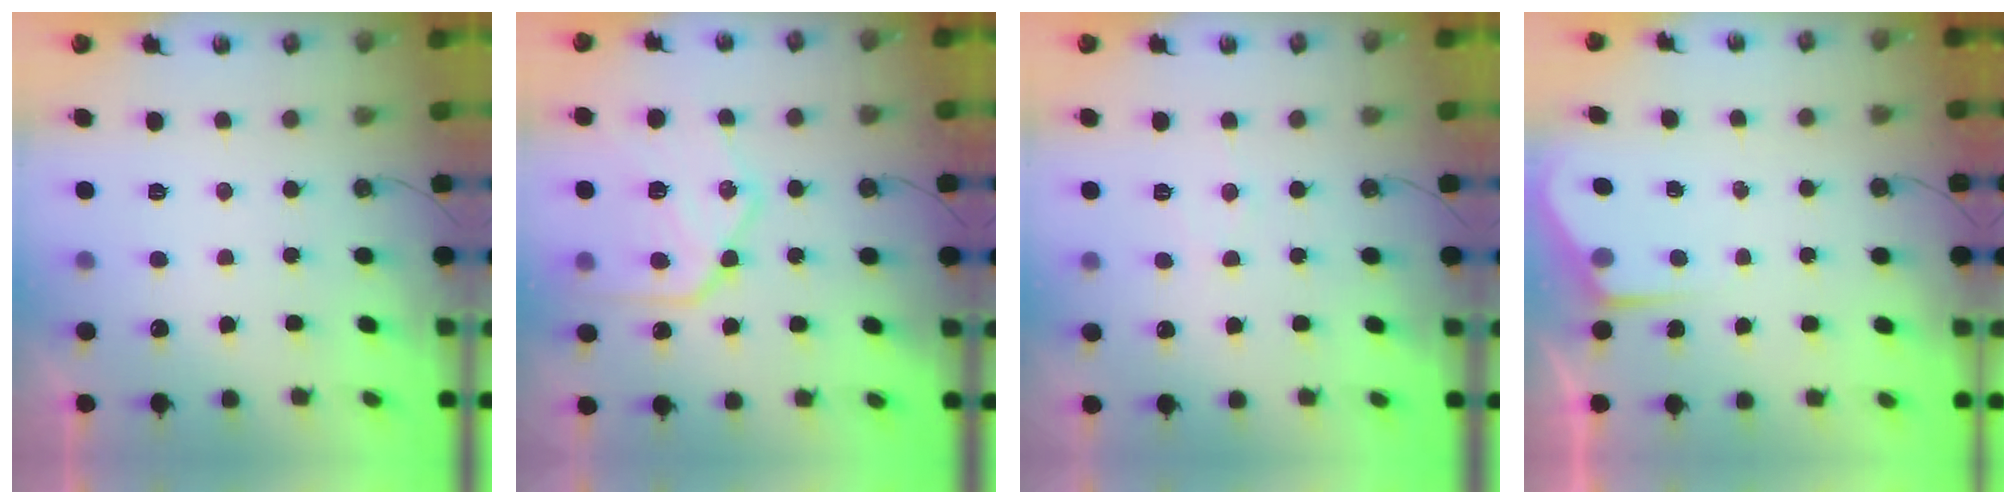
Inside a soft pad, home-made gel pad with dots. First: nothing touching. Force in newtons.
{"total": 19.3, "press": 19.2, "slide": 1.9}
{"total": 3.7, "press": 3.6, "slide": 0.5}
{"total": 2.3, "press": 2.3, "slide": 0.3}